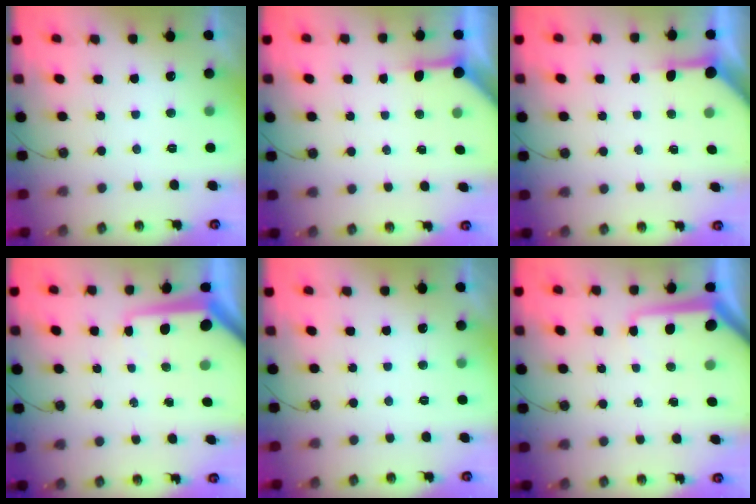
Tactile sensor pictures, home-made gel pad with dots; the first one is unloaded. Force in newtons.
{"total": 4.0, "press": 4.0, "slide": 0.5}
{"total": 5.1, "press": 5.1, "slide": 0.6}
{"total": 8.7, "press": 8.7, "slide": 0.8}
{"total": 0.0}
{"total": 8.3, "press": 8.3, "slide": 0.7}